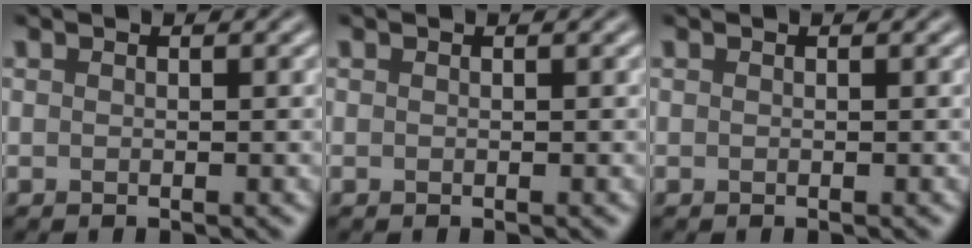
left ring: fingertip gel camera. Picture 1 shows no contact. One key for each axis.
{"total": 0.0}
{"total": 0.0}